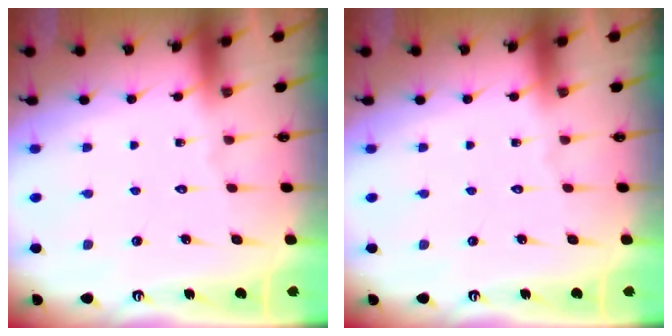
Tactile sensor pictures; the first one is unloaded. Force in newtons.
{"total": 0.0}